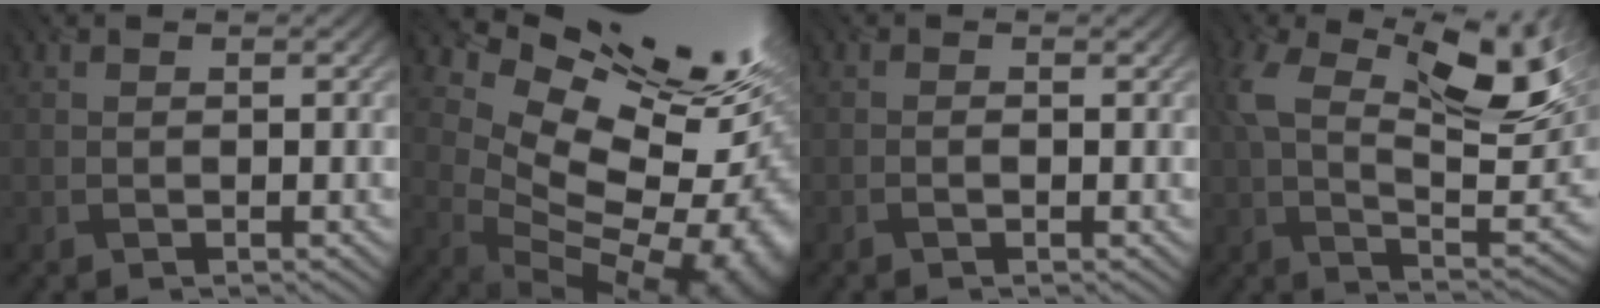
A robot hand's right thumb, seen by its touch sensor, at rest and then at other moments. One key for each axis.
{"total": 18.8, "fx": 6.0, "fy": 10.8, "fz": 14.2, "tx": -0.172, "ty": 0.014, "tz": 0.140}
{"total": 0.8, "fx": -0.4, "fy": 0.2, "fz": 0.7, "tx": -0.014, "ty": 0.001, "tz": -0.008}
{"total": 15.4, "fx": 5.7, "fy": 6.9, "fz": 12.5, "tx": -0.236, "ty": -0.005, "tz": 0.102}